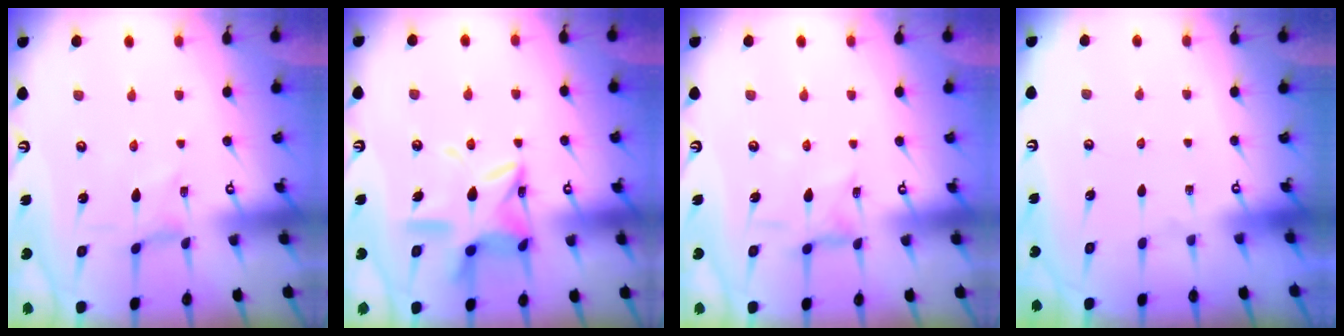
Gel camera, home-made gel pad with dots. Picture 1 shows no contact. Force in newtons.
{"total": 14.9, "press": 14.8, "slide": 1.4}
{"total": 2.5, "press": 2.5, "slide": 0.4}
{"total": 0.0}